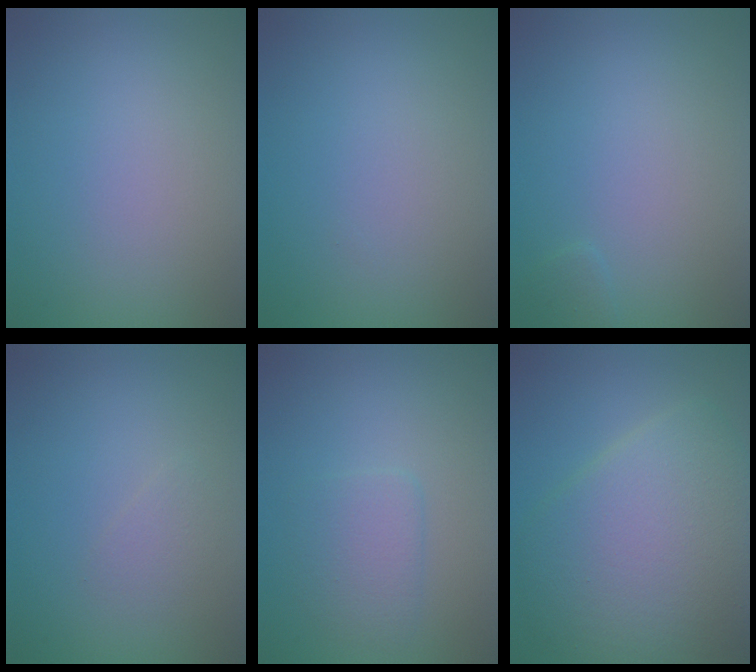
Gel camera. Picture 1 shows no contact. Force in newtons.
{"total": 0.0}
{"total": 0.6, "press": 0.6, "slide": 0.0}
{"total": 0.9, "press": 0.9, "slide": 0.0}
{"total": 2.1, "press": 2.1, "slide": 0.0}
{"total": 9.6, "press": 9.6, "slide": 0.4}